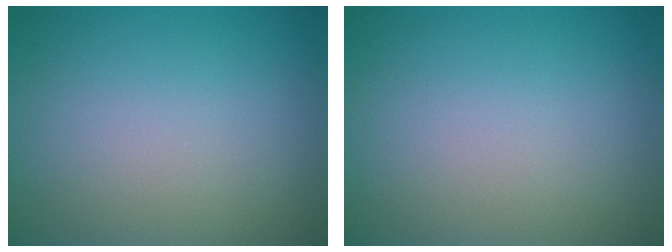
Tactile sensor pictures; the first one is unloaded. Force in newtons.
{"total": 0.0}